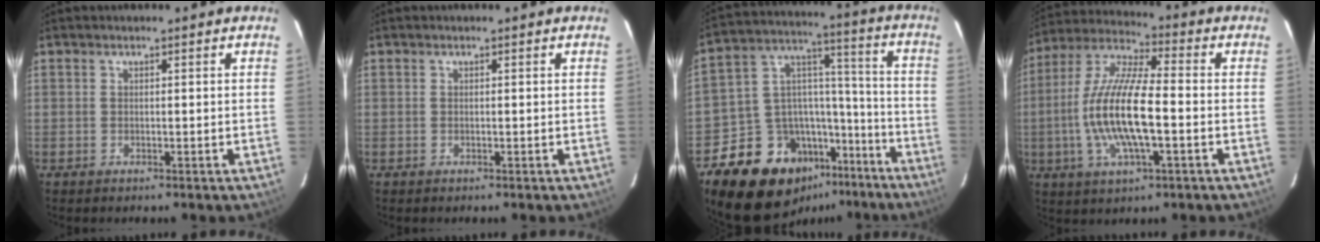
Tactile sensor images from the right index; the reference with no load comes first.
{"total": 0.0}
{"total": 21.4, "force": [-14.4, 13.1, 9.0], "torque": [-0.192, 0.065, -0.207]}
{"total": 15.9, "force": [-2.7, 4.3, 15.1], "torque": [-0.302, 0.000, -0.057]}